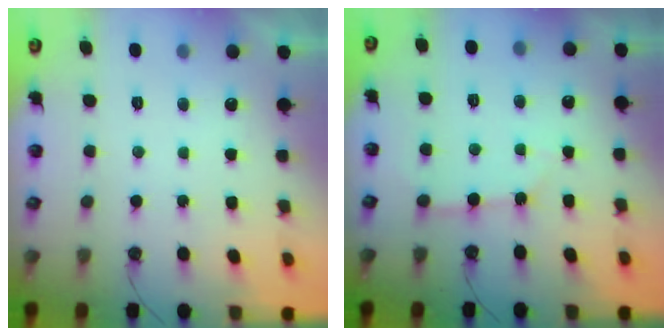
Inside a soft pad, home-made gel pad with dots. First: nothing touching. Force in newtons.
{"total": 2.6, "press": 2.6, "slide": 0.3}